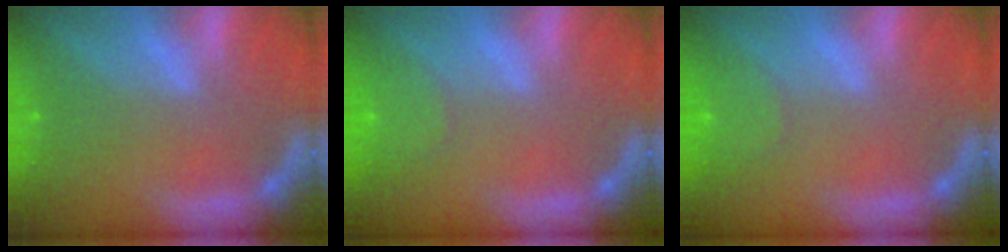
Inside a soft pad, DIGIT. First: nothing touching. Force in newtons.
{"total": 2.4}
{"total": 2.4}